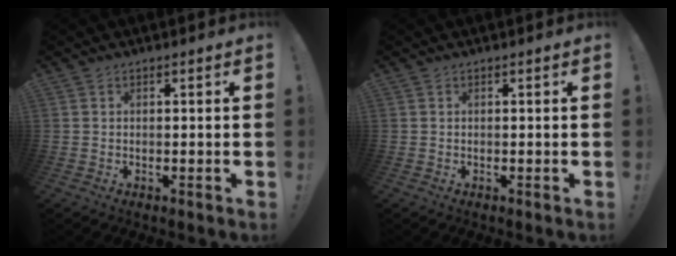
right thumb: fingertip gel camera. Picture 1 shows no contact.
{"total": 0.0}